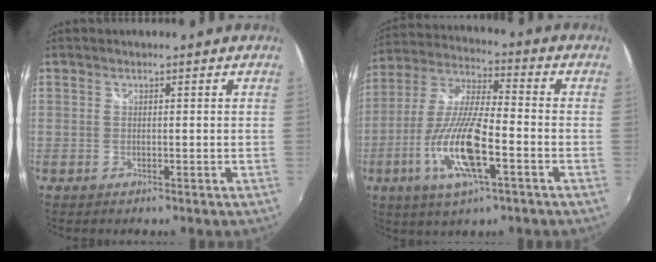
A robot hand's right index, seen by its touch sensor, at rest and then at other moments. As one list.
[{"total": 15.6, "force": [-5.8, 3.7, 13.9], "torque": [-0.292, -0.014, -0.114]}]